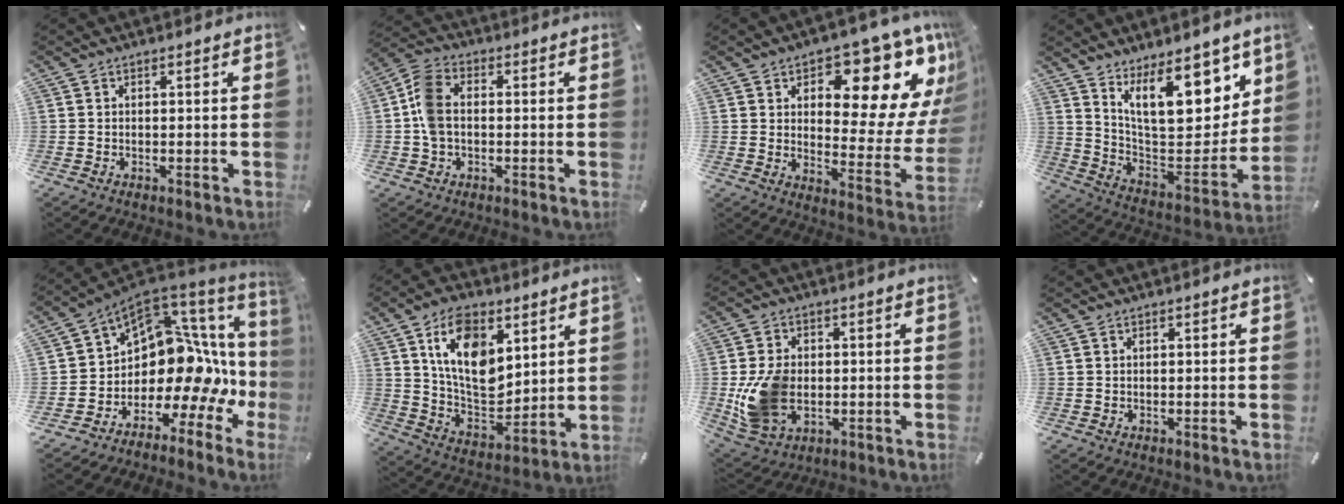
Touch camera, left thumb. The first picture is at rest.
{"total": 7.6, "force": [-0.4, 5.3, 5.4], "torque": [-0.117, 0.013, -0.005]}
{"total": 17.3, "force": [10.7, 8.3, 10.8], "torque": [-0.118, -0.096, 0.171]}
{"total": 19.3, "force": [12.0, 9.4, 11.9], "torque": [-0.164, -0.090, 0.208]}
{"total": 12.8, "force": [2.9, 8.3, 9.3], "torque": [-0.149, -0.082, 0.053]}
{"total": 15.9, "force": [6.9, 10.0, 10.4], "torque": [-0.182, -0.023, 0.125]}
{"total": 12.3, "force": [-1.3, 9.4, 7.8], "torque": [-0.179, 0.006, -0.018]}
{"total": 0.0}